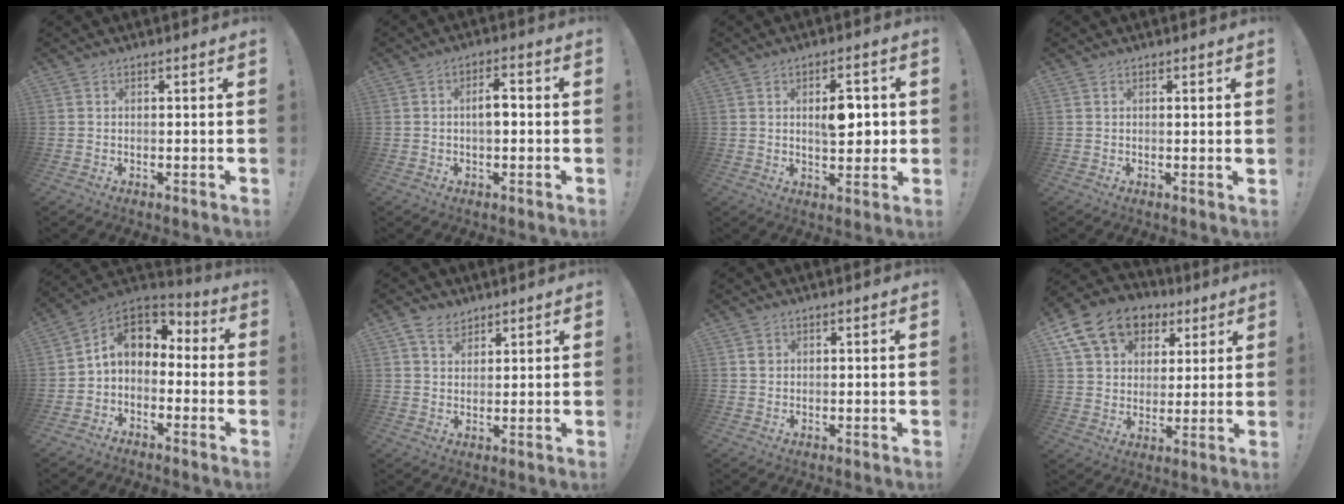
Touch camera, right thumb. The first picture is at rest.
{"total": 4.4, "force": [-0.3, 1.9, 3.9], "torque": [-0.056, 0.008, -0.010]}
{"total": 7.8, "force": [1.1, 4.0, 6.6], "torque": [-0.077, -0.005, 0.013]}
{"total": 0.7, "force": [0.4, -0.1, 0.5], "torque": [-0.005, -0.003, 0.006]}
{"total": 8.3, "force": [1.0, 6.1, 5.5], "torque": [-0.083, 0.006, 0.025]}
{"total": 5.4, "force": [3.6, 3.6, 1.8], "torque": [-0.035, -0.014, 0.068]}
{"total": 1.3, "force": [0.5, 1.1, 0.3], "torque": [0.001, -0.001, 0.007]}
{"total": 16.1, "force": [8.3, 11.5, 7.6], "torque": [-0.123, -0.035, 0.159]}